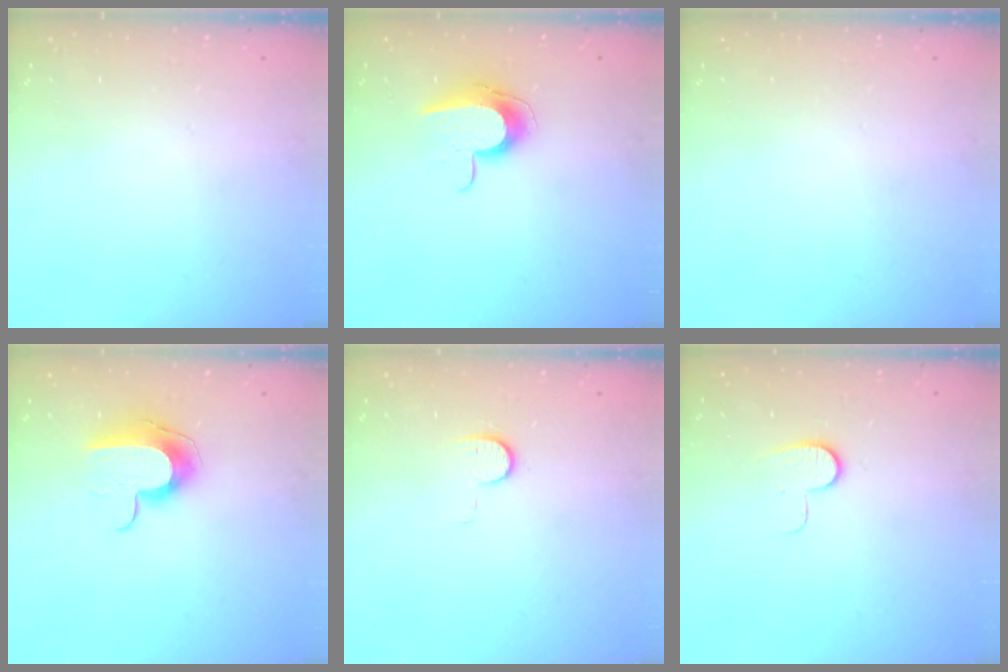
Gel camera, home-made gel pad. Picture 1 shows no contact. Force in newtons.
{"total": 10.1, "press": 10.1, "slide": 0.6}
{"total": 0.0}
{"total": 9.9, "press": 9.9, "slide": 0.2}
{"total": 6.2, "press": 6.2, "slide": 0.6}
{"total": 7.0, "press": 7.0, "slide": 0.6}